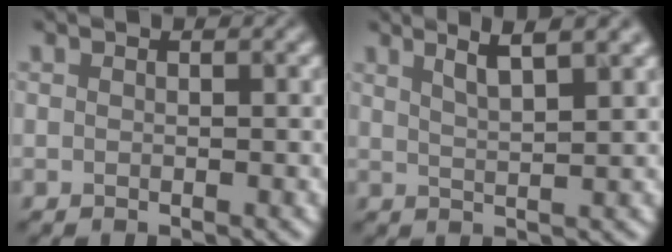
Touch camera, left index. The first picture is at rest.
{"total": 3.6, "force": [2.1, 0.4, 2.9], "torque": [-0.045, 0.011, 0.050]}